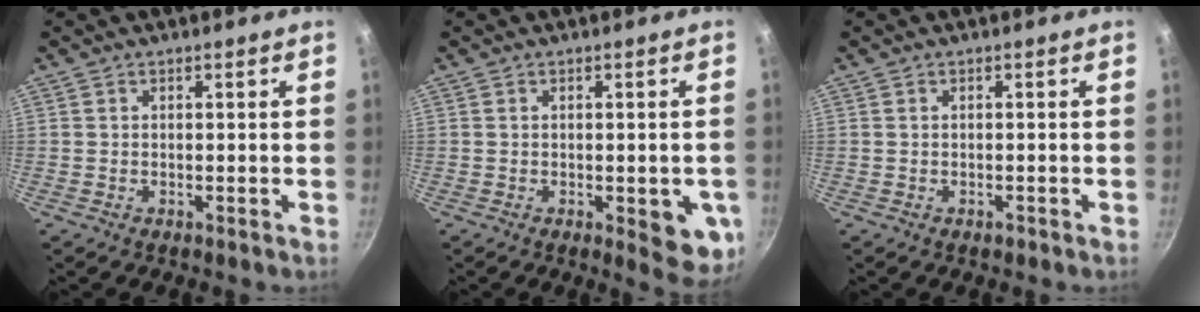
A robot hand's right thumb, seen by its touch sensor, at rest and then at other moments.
{"total": 8.5, "force": [-2.1, 3.2, 7.6], "torque": [-0.063, -0.002, -0.021]}
{"total": 0.7, "force": [-0.5, 0.4, 0.4], "torque": [-0.007, 0.003, -0.006]}